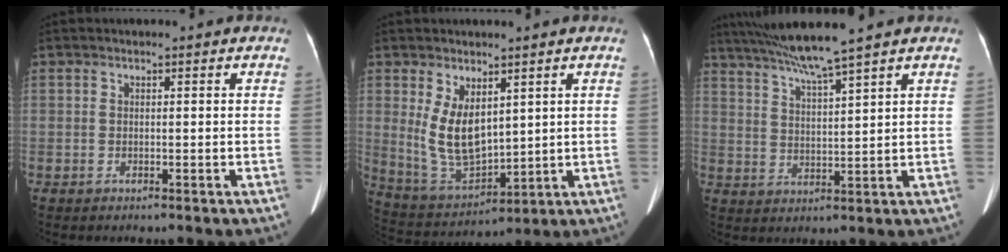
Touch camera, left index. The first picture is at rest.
{"total": 8.6, "force": [2.5, 4.1, 7.2], "torque": [-0.145, -0.013, 0.067]}
{"total": 8.4, "force": [7.1, -1.7, 4.2], "torque": [-0.076, 0.005, 0.129]}